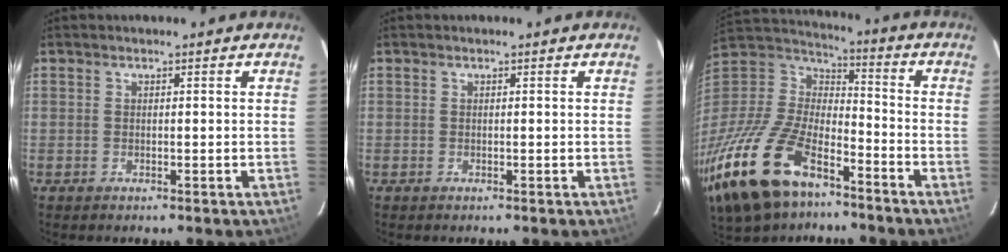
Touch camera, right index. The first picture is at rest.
{"total": 0.0}
{"total": 28.6, "force": [-18.1, 13.5, 17.6], "torque": [-0.390, -0.036, -0.314]}